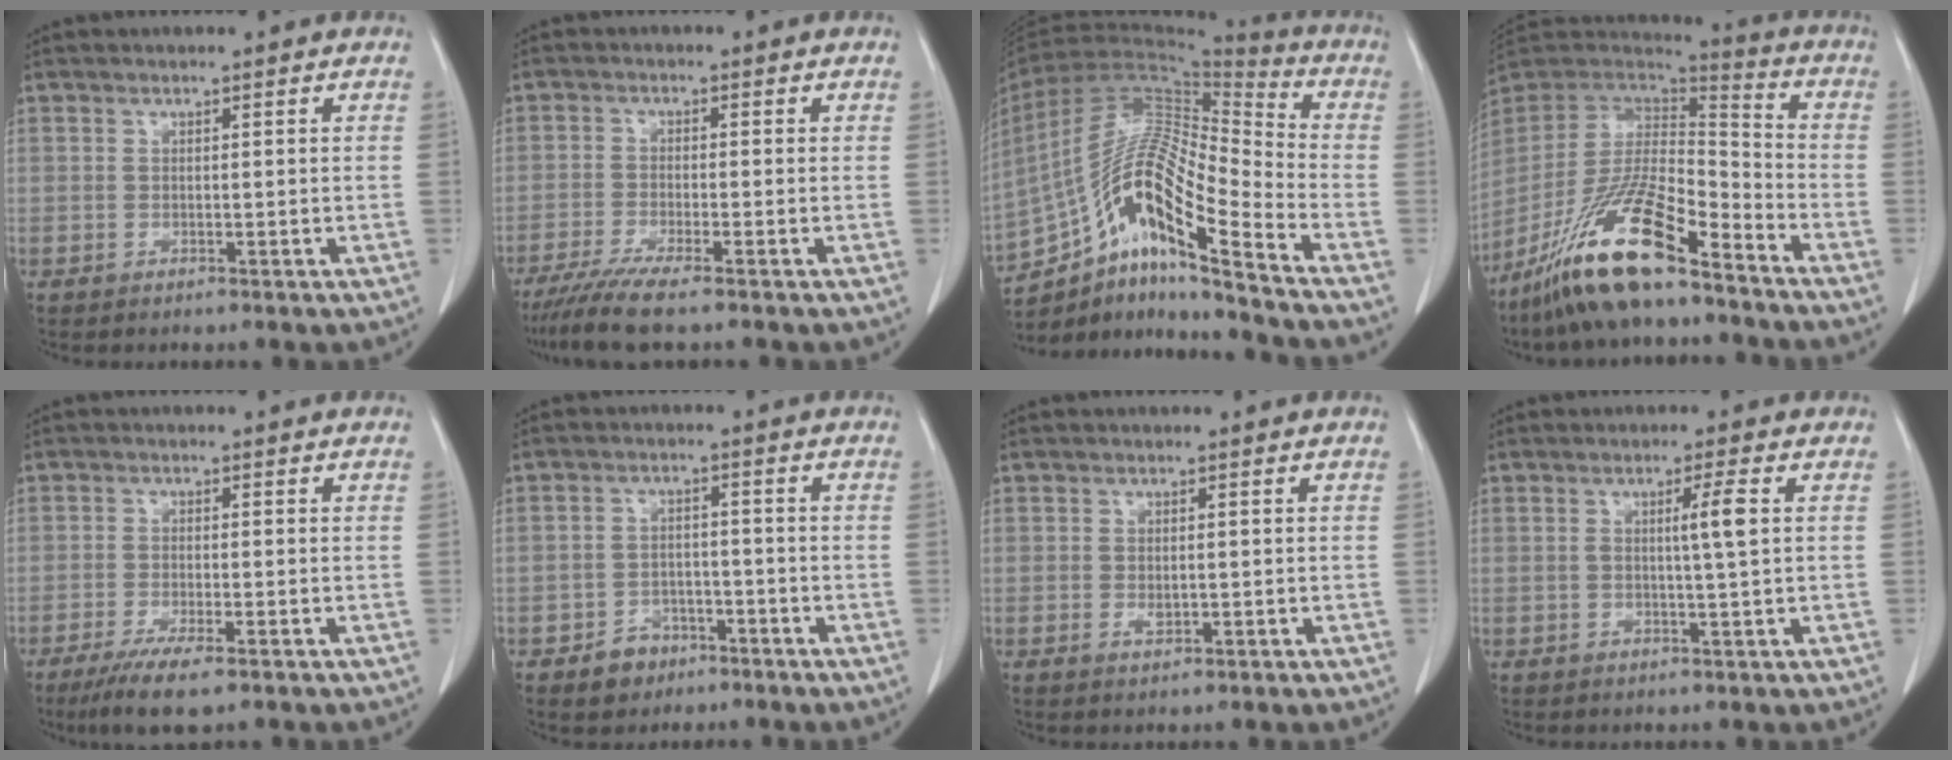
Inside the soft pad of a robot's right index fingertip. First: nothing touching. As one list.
[{"total": 5.8, "force": [-4.6, -0.6, 3.5], "torque": [-0.056, -0.018, -0.083]}, {"total": 17.7, "force": [-11.0, 2.1, 13.8], "torque": [-0.273, 0.019, -0.194]}, {"total": 17.5, "force": [-12.2, 3.3, 12.1], "torque": [-0.247, -0.017, -0.226]}, {"total": 6.3, "force": [-4.1, 0.7, 4.8], "torque": [-0.084, -0.017, -0.067]}, {"total": 4.3, "force": [-2.6, 3.3, 1.0], "torque": [-0.015, 0.011, -0.035]}, {"total": 1.4, "force": [-0.2, 0.7, 1.2], "torque": [-0.021, -0.002, 0.000]}, {"total": 3.4, "force": [0.6, -0.6, 3.3], "torque": [-0.058, -0.003, 0.008]}]